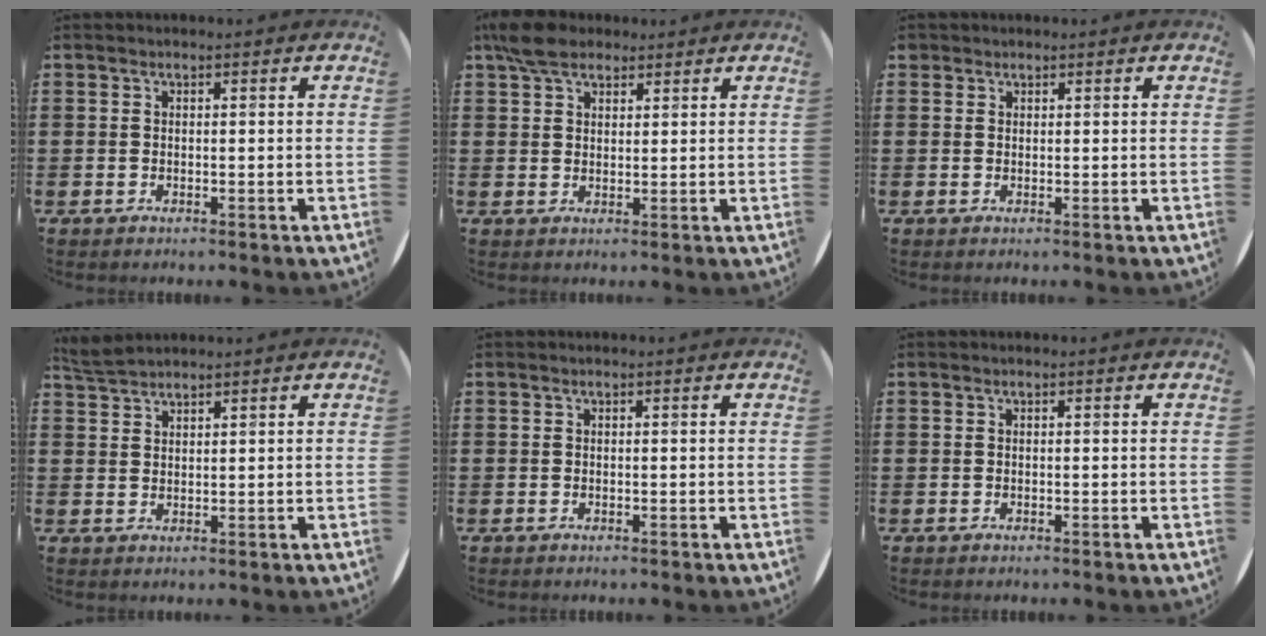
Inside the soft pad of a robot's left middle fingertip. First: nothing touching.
{"total": 5.0, "force": [3.9, 2.3, 2.0], "torque": [-0.033, -0.001, 0.071]}
{"total": 0.7, "force": [0.6, 0.4, -0.1], "torque": [0.003, 0.004, 0.011]}
{"total": 2.8, "force": [2.7, 0.2, 0.5], "torque": [-0.015, 0.000, 0.053]}
{"total": 0.0}
{"total": 0.0}